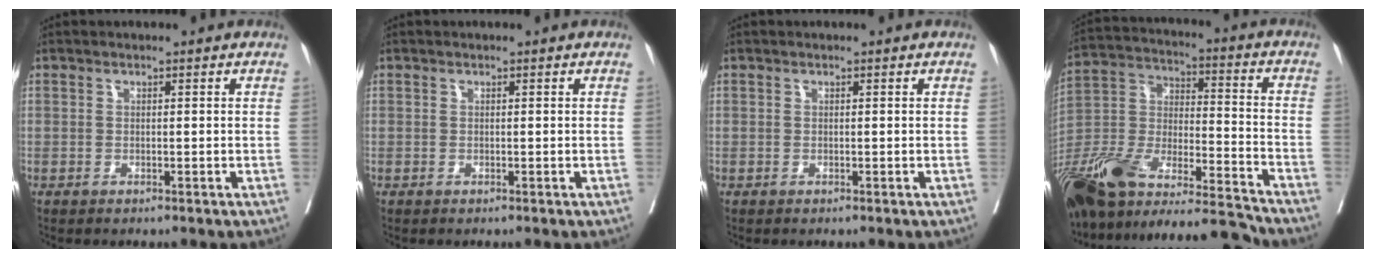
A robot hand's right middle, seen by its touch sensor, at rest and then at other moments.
{"total": 0.0}
{"total": 0.0}
{"total": 27.1, "force": [-22.9, 4.0, 13.9], "torque": [-0.281, -0.027, -0.392]}